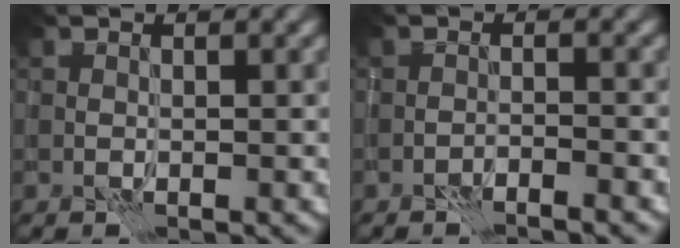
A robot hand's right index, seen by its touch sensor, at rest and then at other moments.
{"total": 1.6, "force": [-1.5, 0.0, 0.6], "torque": [-0.005, 0.004, -0.030]}